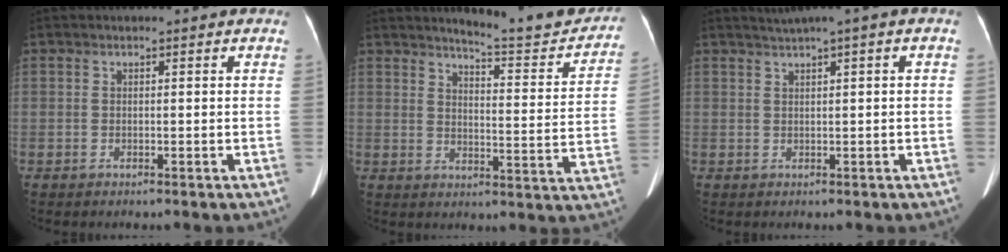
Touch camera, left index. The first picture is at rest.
{"total": 13.4, "force": [12.7, 1.1, 4.2], "torque": [-0.043, -0.049, 0.148]}
{"total": 2.3, "force": [1.1, -0.1, 2.0], "torque": [-0.039, 0.018, 0.025]}